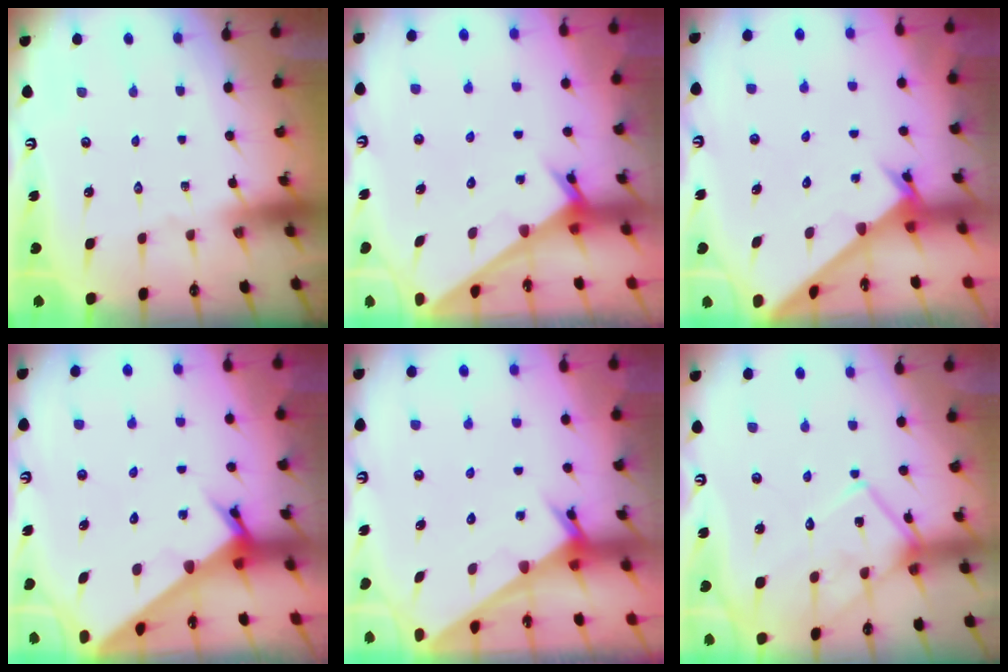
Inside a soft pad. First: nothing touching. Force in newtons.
{"total": 2.6, "press": 2.6, "slide": 0.1}
{"total": 2.5, "press": 2.5, "slide": 0.2}
{"total": 3.3, "press": 3.3, "slide": 0.2}
{"total": 2.4, "press": 2.4, "slide": 0.1}
{"total": 14.0, "press": 13.9, "slide": 1.1}